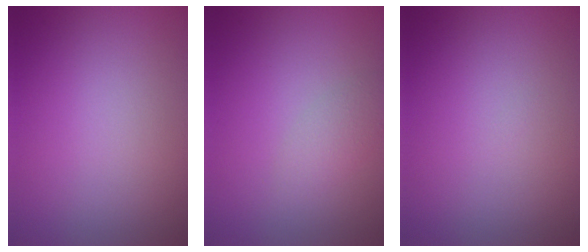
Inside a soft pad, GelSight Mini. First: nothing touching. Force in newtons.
{"total": 1.5, "press": 1.5, "slide": 0.0}
{"total": 0.0}